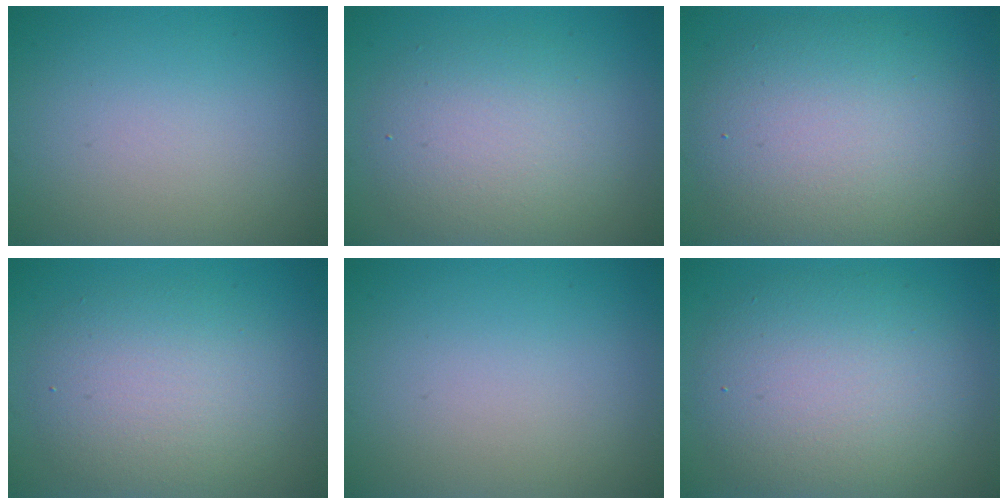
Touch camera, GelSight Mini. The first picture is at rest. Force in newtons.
{"total": 5.2, "press": 5.2, "slide": 0.1}
{"total": 8.9, "press": 8.8, "slide": 0.7}
{"total": 5.4, "press": 5.4, "slide": 0.1}
{"total": 0.0}
{"total": 7.8, "press": 7.8, "slide": 0.1}